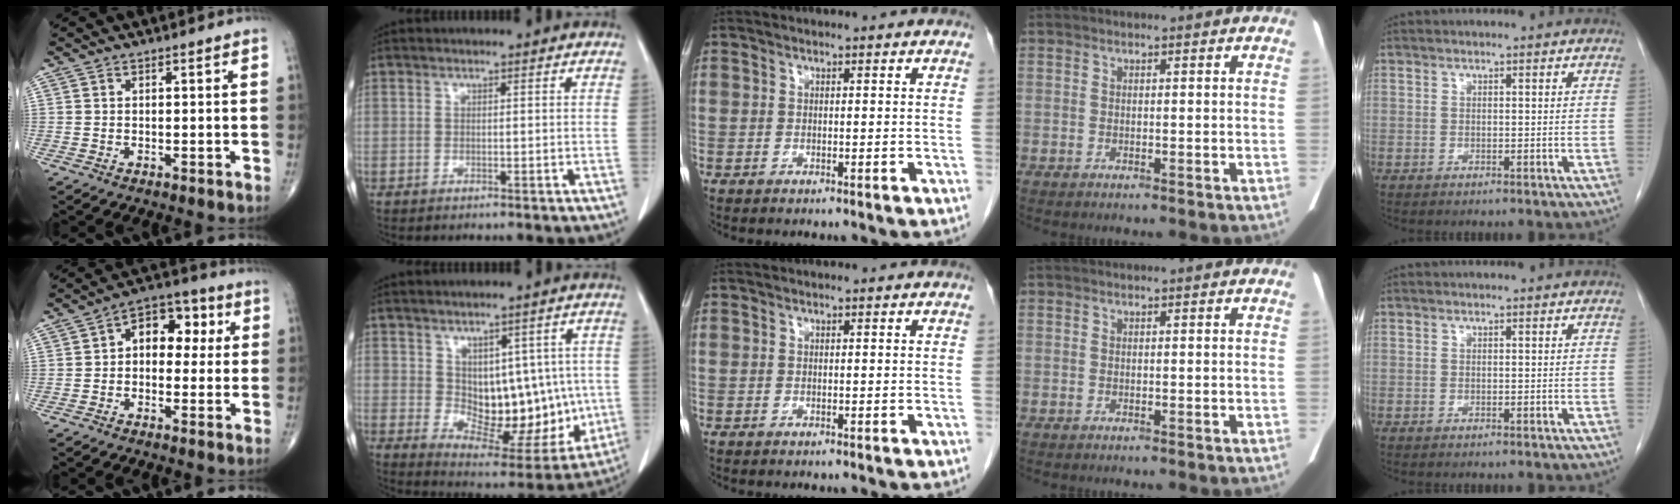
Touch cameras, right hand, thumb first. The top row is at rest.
{"thumb": {"total": 10.1, "force": [1.5, 6.8, 7.3], "torque": [-0.064, 0.032, 0.011]}, "index": {"total": 13.2, "force": [0.3, 7.7, 10.8], "torque": [-0.128, 0.010, 0.036]}}